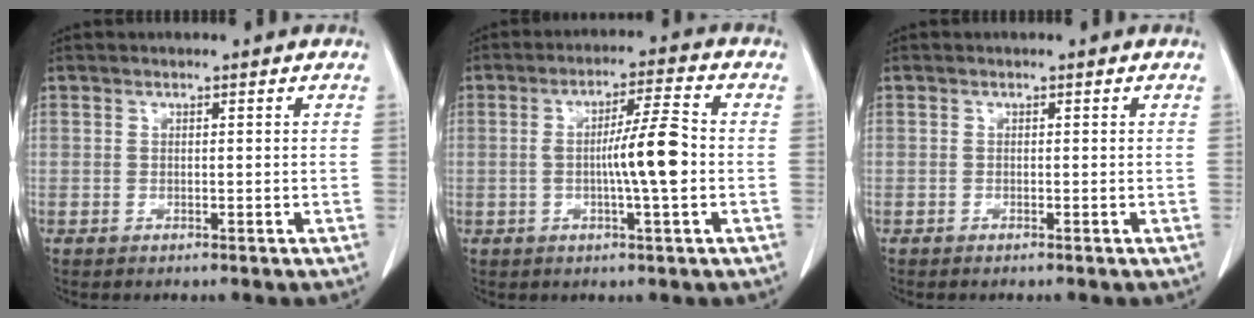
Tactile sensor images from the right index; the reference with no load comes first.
{"total": 7.9, "force": [-0.9, 0.0, 7.9], "torque": [-0.132, 0.006, -0.018]}
{"total": 0.0}